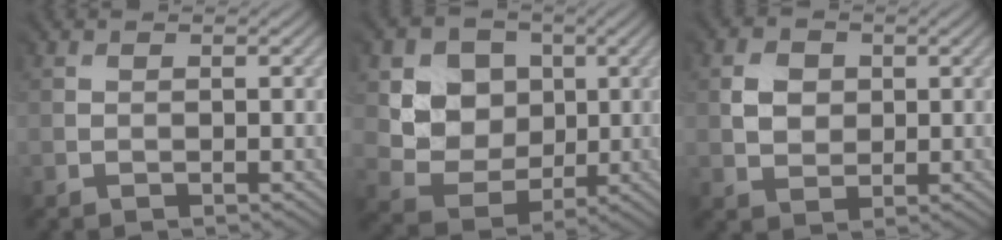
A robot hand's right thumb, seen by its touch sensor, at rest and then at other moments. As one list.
[{"total": 7.1, "force": [2.3, 6.4, 2.1], "torque": [-0.053, -0.008, 0.033]}, {"total": 2.8, "force": [0.9, 2.6, 0.4], "torque": [-0.014, 0.000, 0.013]}]